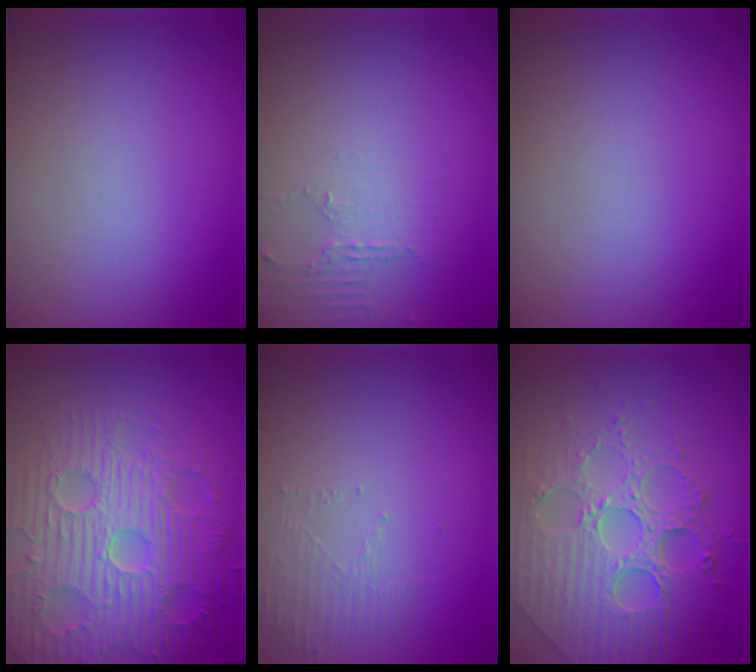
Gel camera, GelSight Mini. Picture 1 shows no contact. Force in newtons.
{"total": 2.1, "press": 1.5, "slide": 1.4}
{"total": 0.0}
{"total": 9.5, "press": 6.8, "slide": 6.6}
{"total": 1.5, "press": 0.5, "slide": 1.4}
{"total": 8.1, "press": 6.0, "slide": 5.4}